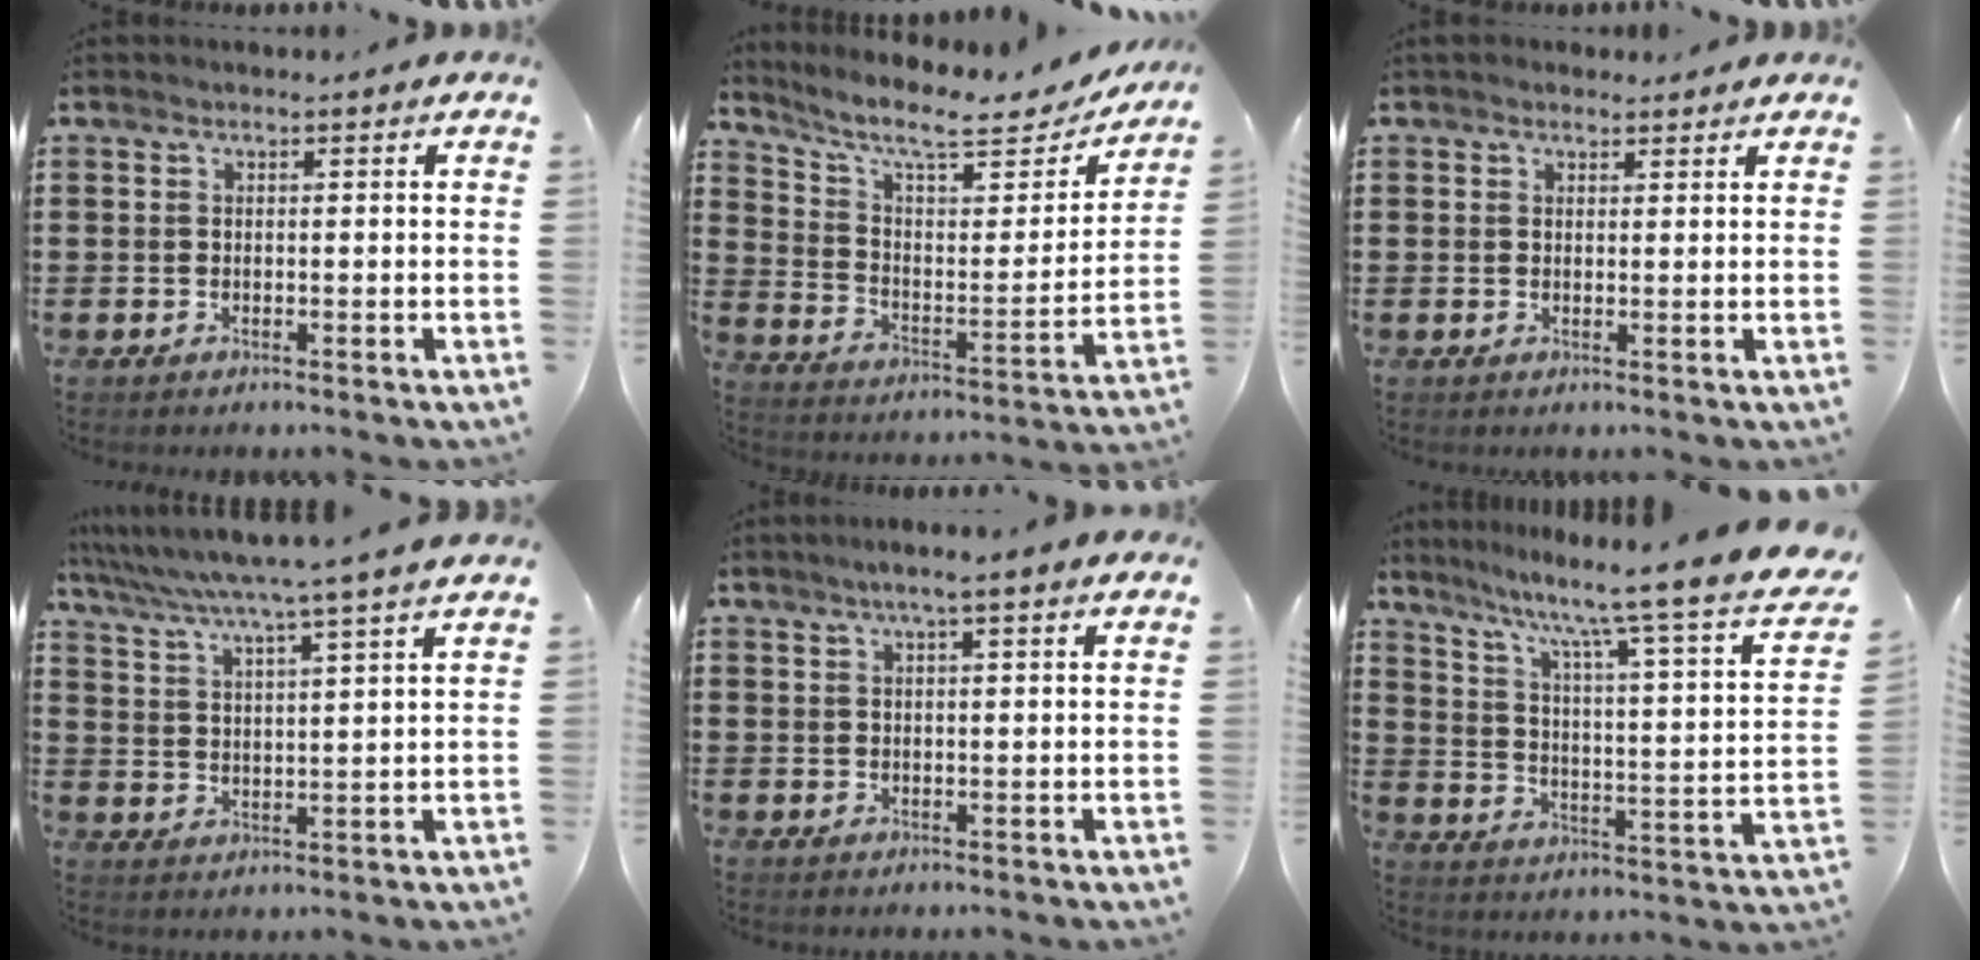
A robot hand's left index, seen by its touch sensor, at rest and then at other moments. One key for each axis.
{"total": 9.1, "fx": 7.4, "fy": 1.8, "fz": 5.1, "tx": -0.114, "ty": -0.046, "tz": 0.121}
{"total": 1.6, "fx": 1.3, "fy": 0.9, "fz": 0.2, "tx": -0.007, "ty": 0.006, "tz": 0.025}
{"total": 5.6, "fx": 4.9, "fy": -1.1, "fz": 2.5, "tx": -0.068, "ty": -0.037, "tz": 0.080}
{"total": 2.8, "fx": 1.9, "fy": -0.2, "fz": 2.0, "tx": -0.043, "ty": 0.003, "tz": 0.032}
{"total": 9.0, "fx": 7.1, "fy": -0.8, "fz": 5.5, "tx": -0.116, "ty": -0.066, "tz": 0.099}